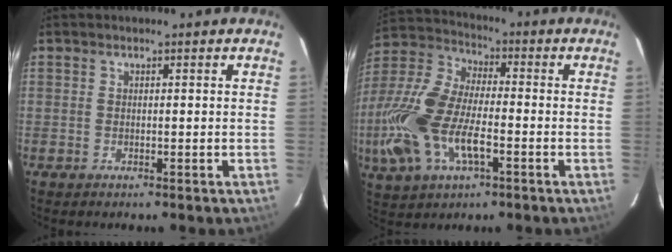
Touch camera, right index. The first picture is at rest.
{"total": 19.6, "force": [-5.2, 9.3, 16.4], "torque": [-0.370, -0.013, -0.096]}